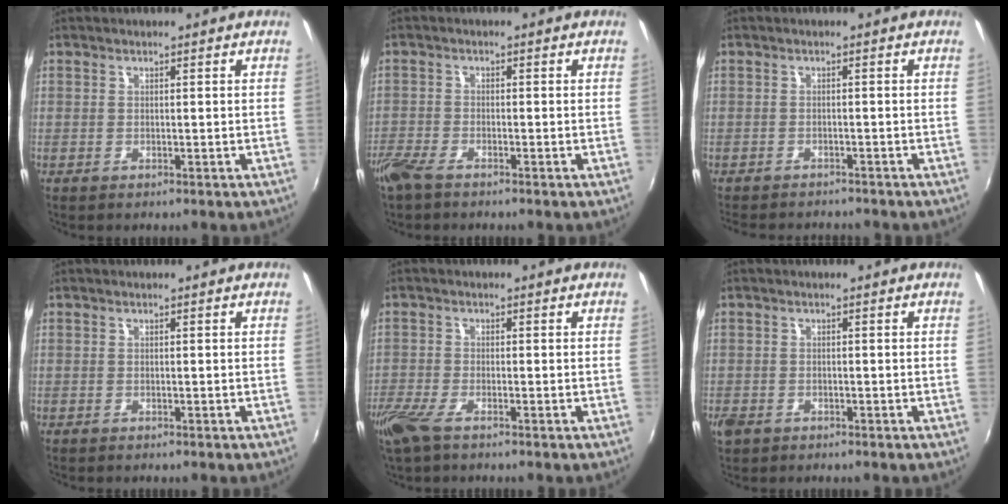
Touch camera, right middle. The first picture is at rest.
{"total": 4.8, "force": [-3.8, 1.5, 2.5], "torque": [-0.068, -0.013, -0.078]}
{"total": 6.9, "force": [-6.3, 1.5, 2.2], "torque": [-0.057, -0.017, -0.096]}
{"total": 0.0}
{"total": 5.8, "force": [-4.0, 1.6, 3.8], "torque": [-0.097, -0.018, -0.081]}
{"total": 3.4, "force": [-2.0, 2.1, 1.7], "torque": [-0.042, -0.008, -0.038]}